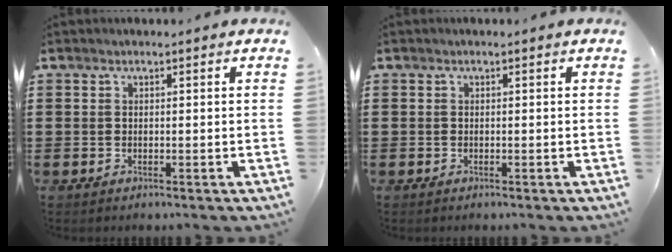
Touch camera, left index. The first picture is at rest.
{"total": 0.0}